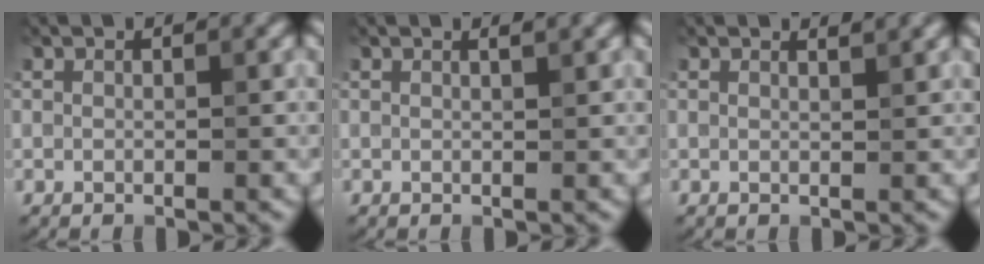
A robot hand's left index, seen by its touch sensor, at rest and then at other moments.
{"total": 1.0, "force": [0.7, 0.3, 0.7], "torque": [-0.005, 0.002, 0.007]}
{"total": 1.3, "force": [1.2, 0.2, 0.4], "torque": [-0.001, 0.000, 0.011]}